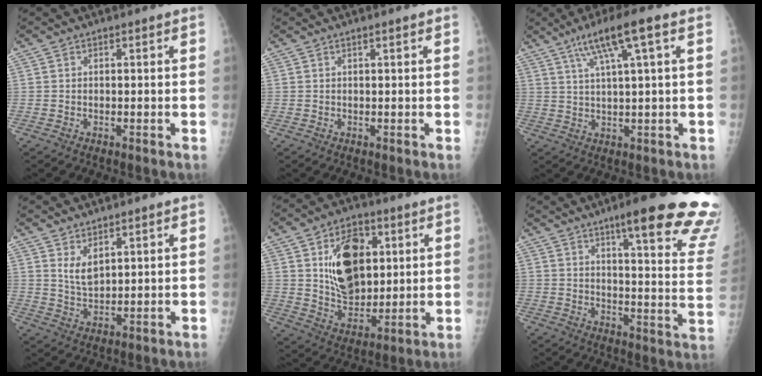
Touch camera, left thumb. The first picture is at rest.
{"total": 1.1, "force": [0.7, 0.0, 0.9], "torque": [-0.016, 0.004, 0.011]}
{"total": 9.7, "force": [4.6, 0.6, 8.5], "torque": [-0.157, 0.003, 0.081]}
{"total": 4.4, "force": [2.5, 2.0, 3.1], "torque": [-0.050, -0.024, 0.055]}
{"total": 15.8, "force": [4.4, 10.3, 11.2], "torque": [-0.136, -0.023, 0.083]}
{"total": 24.0, "force": [16.5, 3.4, 17.2], "torque": [-0.184, -0.081, 0.203]}